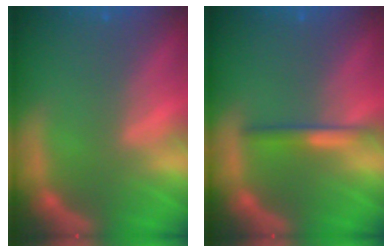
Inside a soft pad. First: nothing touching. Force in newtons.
{"total": 1.9}